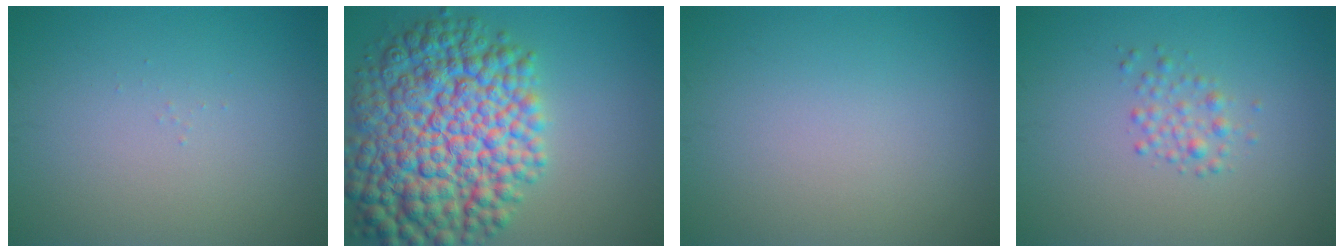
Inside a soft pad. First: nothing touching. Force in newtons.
{"total": 13.6, "press": 13.6, "slide": 0.2}
{"total": 0.0}
{"total": 1.6, "press": 1.6, "slide": 0.0}